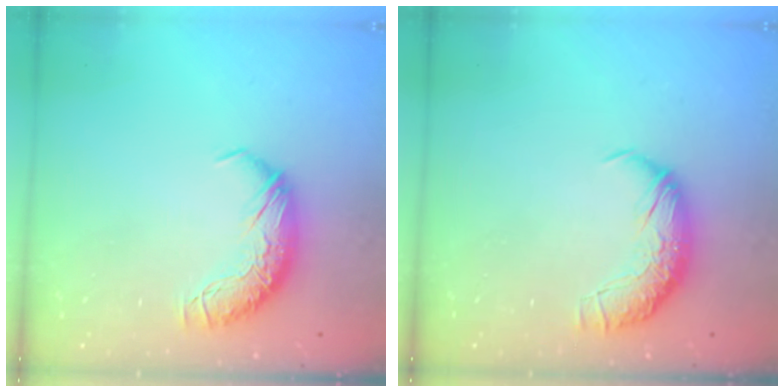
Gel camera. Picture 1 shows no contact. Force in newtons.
{"total": 2.4, "press": 1.0, "slide": 2.2}